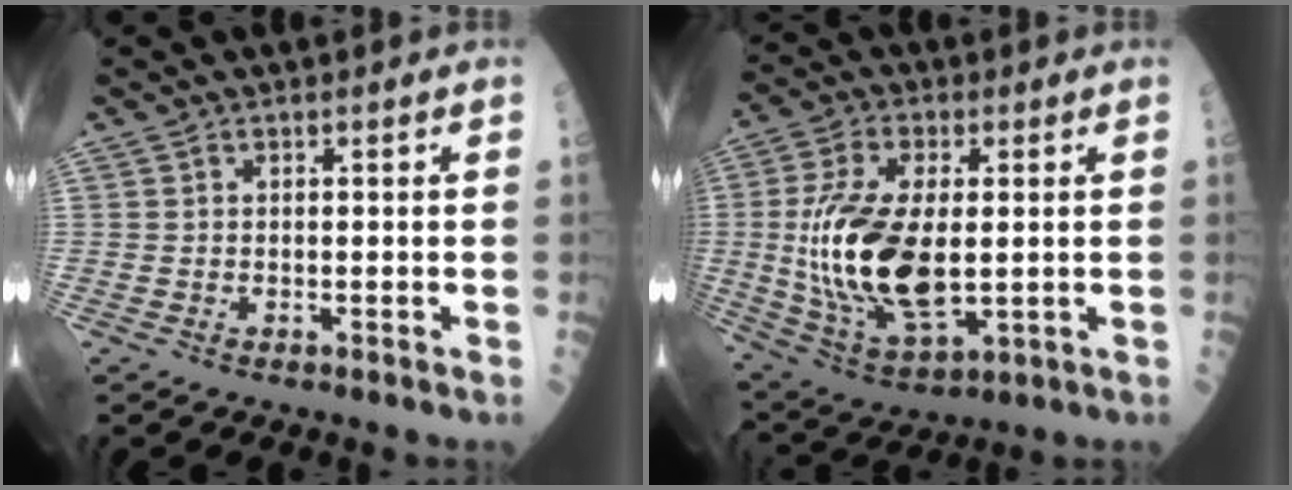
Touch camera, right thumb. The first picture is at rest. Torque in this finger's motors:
{"motor_torque": [2.40, 2.58, 1.28, -0.76, 0.60]}